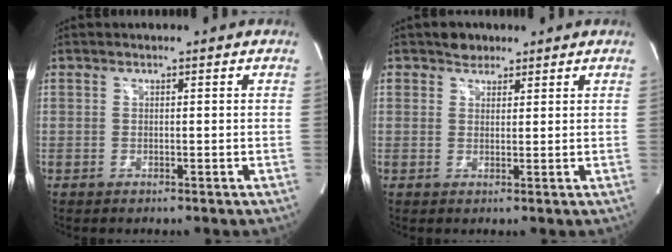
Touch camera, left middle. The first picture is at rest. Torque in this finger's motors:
{"motor_torque": [0.11, -0.04, -0.07, 0.01]}